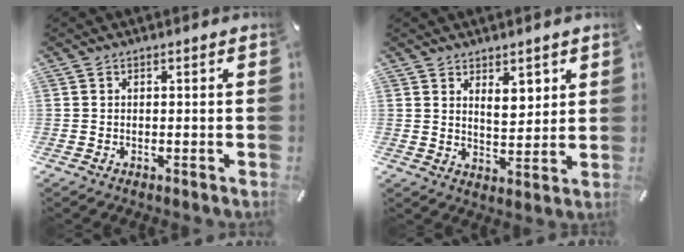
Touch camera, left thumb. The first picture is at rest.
{"total": 6.1, "force": [4.1, 3.5, 3.0], "torque": [-0.033, -0.025, 0.067]}